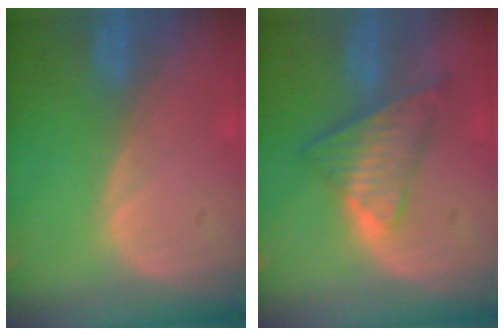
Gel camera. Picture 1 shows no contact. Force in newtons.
{"total": 7.5, "press": 6.2, "slide": 4.3}